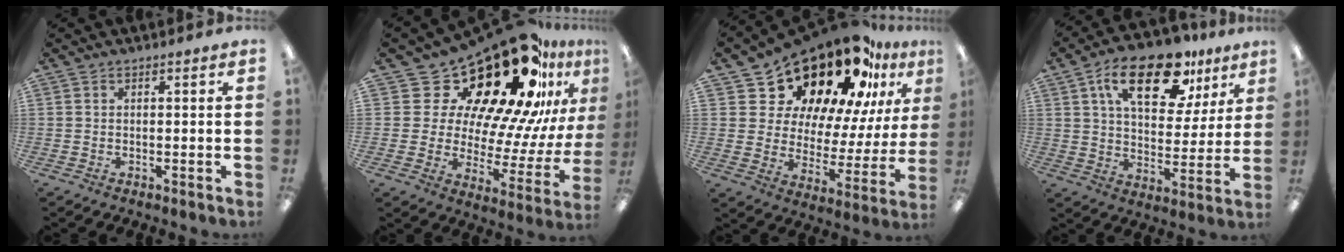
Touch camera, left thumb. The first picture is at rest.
{"total": 27.9, "force": [18.6, 12.7, 16.4], "torque": [-0.231, -0.153, 0.332]}
{"total": 22.1, "force": [17.9, 9.2, 9.1], "torque": [-0.150, -0.136, 0.312]}
{"total": 19.6, "force": [11.1, 9.7, 12.9], "torque": [-0.202, -0.038, 0.185]}